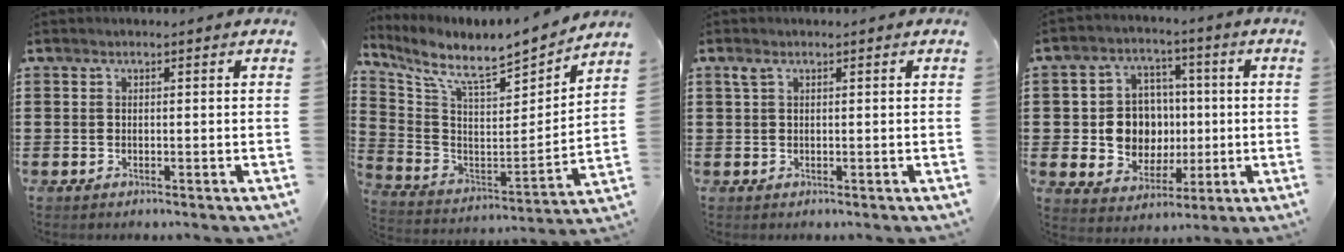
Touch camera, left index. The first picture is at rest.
{"total": 7.1, "force": [6.4, 1.0, 2.9], "torque": [-0.093, -0.062, 0.103]}
{"total": 1.3, "force": [0.5, 0.6, 1.1], "torque": [-0.023, 0.005, 0.009]}
{"total": 8.8, "force": [0.1, 7.9, 3.7], "torque": [-0.072, 0.013, 0.007]}